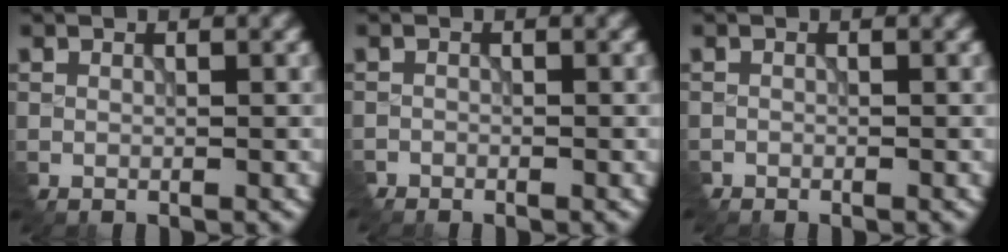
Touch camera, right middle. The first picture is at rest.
{"total": 1.1, "force": [-1.1, 0.4, -0.2], "torque": [0.002, -0.007, -0.022]}
{"total": 0.8, "force": [-0.7, 0.2, -0.2], "torque": [0.001, -0.006, -0.016]}